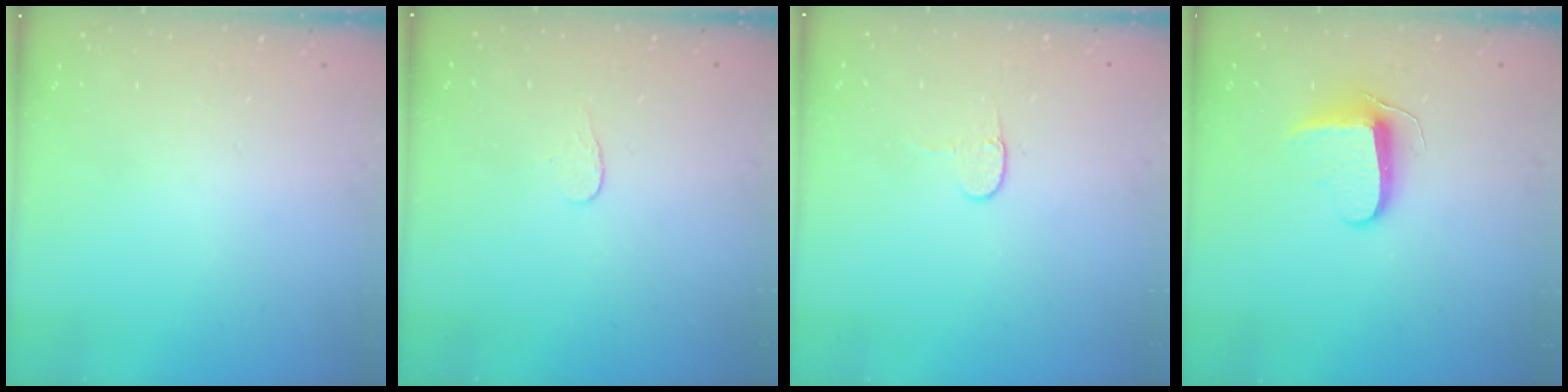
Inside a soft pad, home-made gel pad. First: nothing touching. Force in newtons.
{"total": 3.4, "press": 3.4, "slide": 0.4}
{"total": 3.2, "press": 3.2, "slide": 0.3}
{"total": 9.6, "press": 9.6, "slide": 0.8}